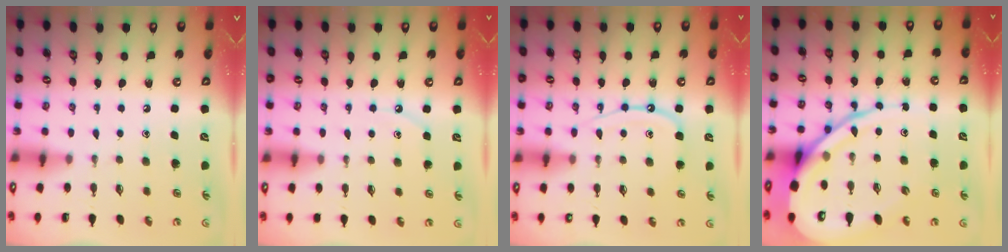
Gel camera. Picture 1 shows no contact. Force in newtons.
{"total": 4.7, "press": 4.7, "slide": 0.4}
{"total": 10.9, "press": 10.8, "slide": 0.9}
{"total": 16.7, "press": 16.6, "slide": 1.8}